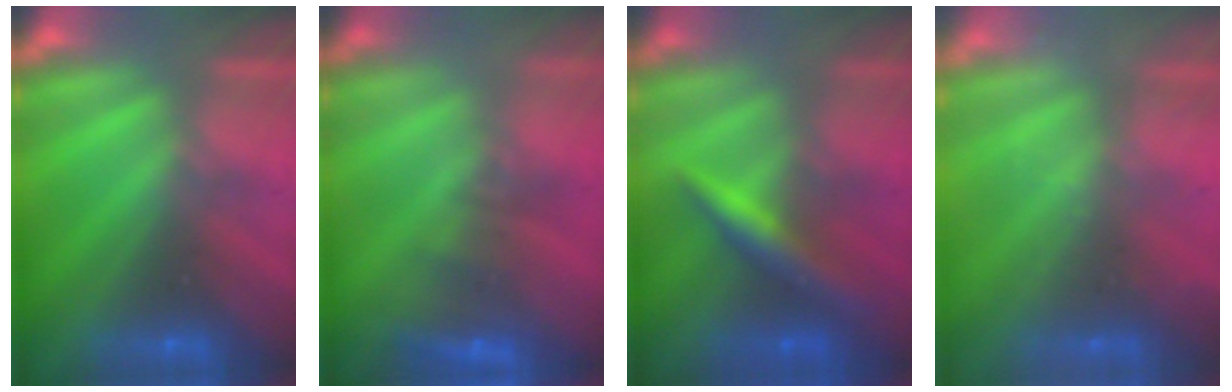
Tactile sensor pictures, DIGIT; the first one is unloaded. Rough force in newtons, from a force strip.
{"total": 4.6}
{"total": 2.4}
{"total": 2.4}